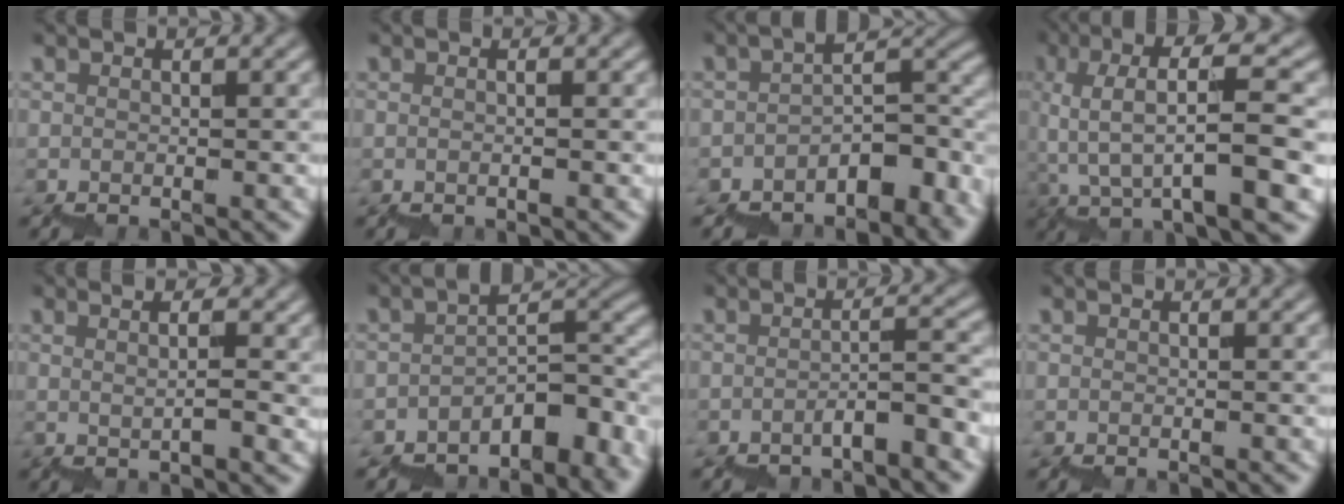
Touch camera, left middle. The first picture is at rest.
{"total": 0.5, "force": [0.2, 0.1, 0.5], "torque": [-0.006, 0.000, 0.000]}
{"total": 6.6, "force": [-3.6, 3.3, 4.4], "torque": [-0.053, 0.010, -0.062]}
{"total": 8.2, "force": [0.9, 2.2, 7.9], "torque": [-0.139, 0.022, 0.016]}
{"total": 3.1, "force": [1.7, 0.7, 2.5], "torque": [-0.022, 0.005, 0.032]}
{"total": 7.6, "force": [-4.4, 4.0, 4.8], "torque": [-0.060, 0.008, -0.067]}
{"total": 2.8, "force": [-1.5, 0.4, 2.4], "torque": [-0.032, 0.022, -0.023]}
{"total": 0.0}